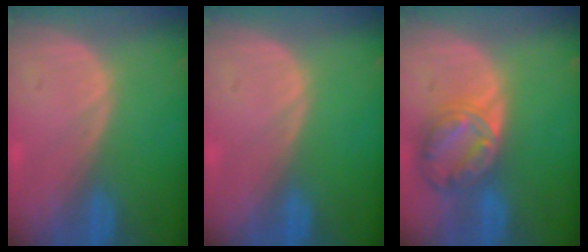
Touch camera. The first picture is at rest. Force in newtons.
{"total": 0.0}
{"total": 8.2, "press": 7.0, "slide": 4.3}